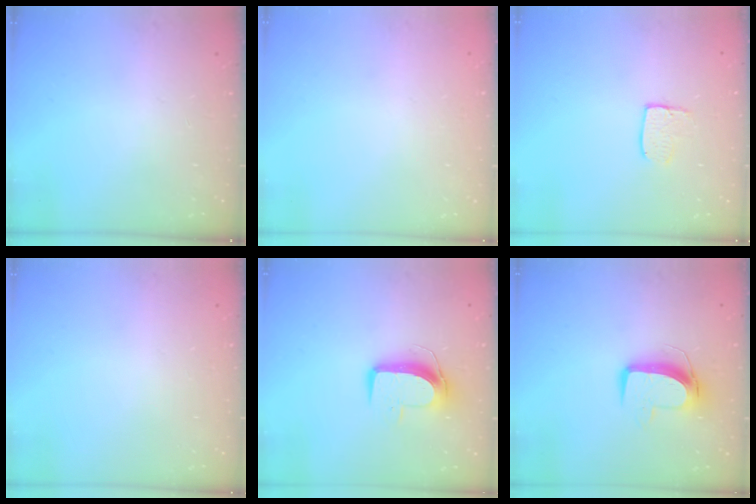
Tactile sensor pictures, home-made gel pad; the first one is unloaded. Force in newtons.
{"total": 0.0}
{"total": 5.2, "press": 5.2, "slide": 0.3}
{"total": 0.0}
{"total": 9.6, "press": 9.6, "slide": 0.7}
{"total": 10.5, "press": 10.4, "slide": 0.9}